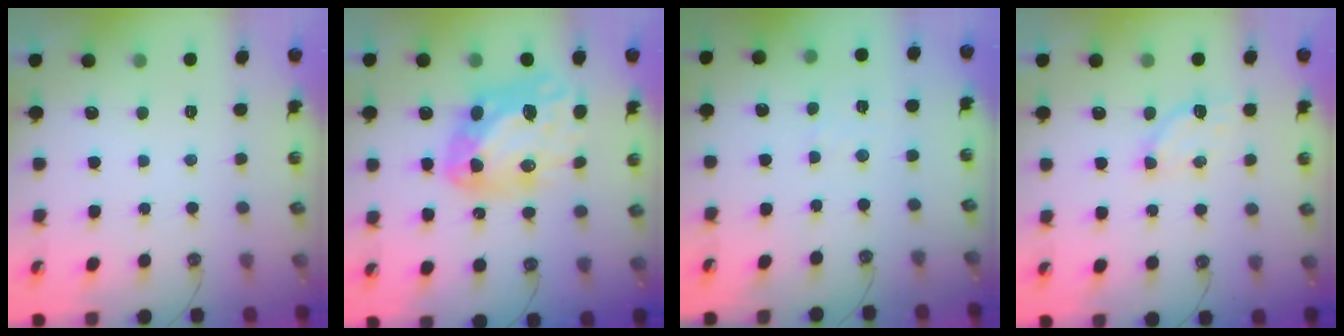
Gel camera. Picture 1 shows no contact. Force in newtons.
{"total": 18.0, "press": 17.9, "slide": 1.8}
{"total": 2.8, "press": 2.7, "slide": 0.5}
{"total": 4.2, "press": 4.1, "slide": 0.9}